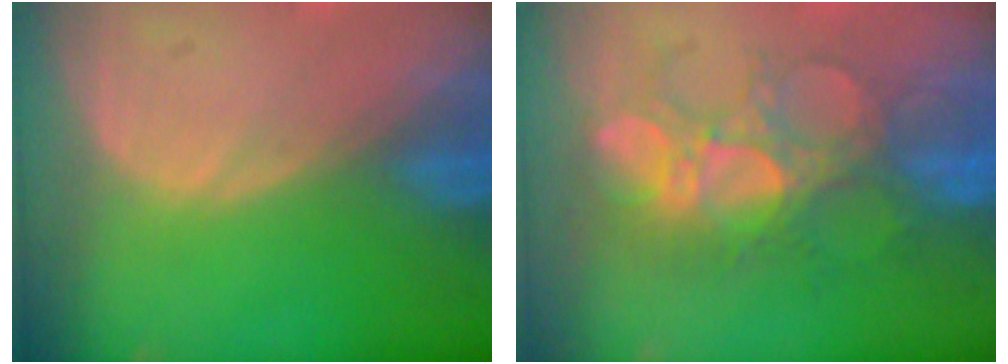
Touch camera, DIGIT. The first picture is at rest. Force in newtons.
{"total": 8.8, "press": 8.5, "slide": 2.3}